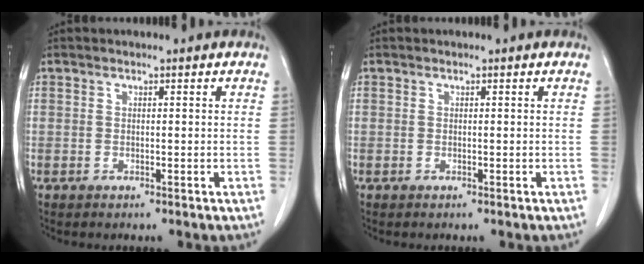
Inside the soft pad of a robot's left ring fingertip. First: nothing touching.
{"total": 0.0}